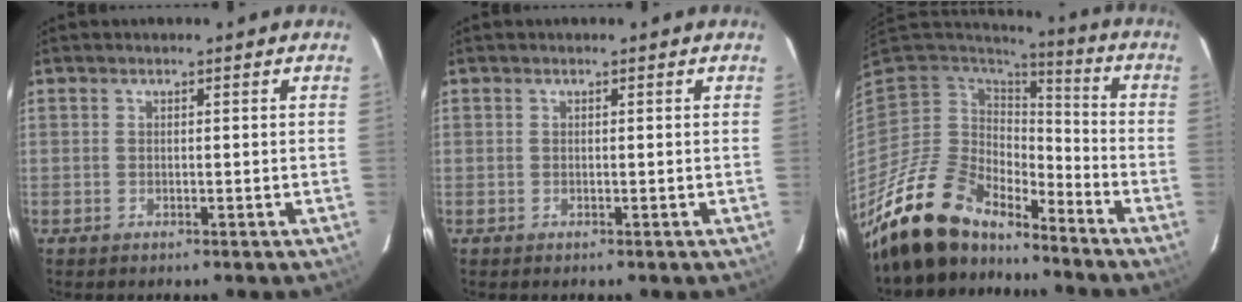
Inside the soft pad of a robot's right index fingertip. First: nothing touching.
{"total": 0.0}
{"total": 17.1, "force": [-14.7, 6.3, 6.1], "torque": [-0.134, -0.013, -0.265]}